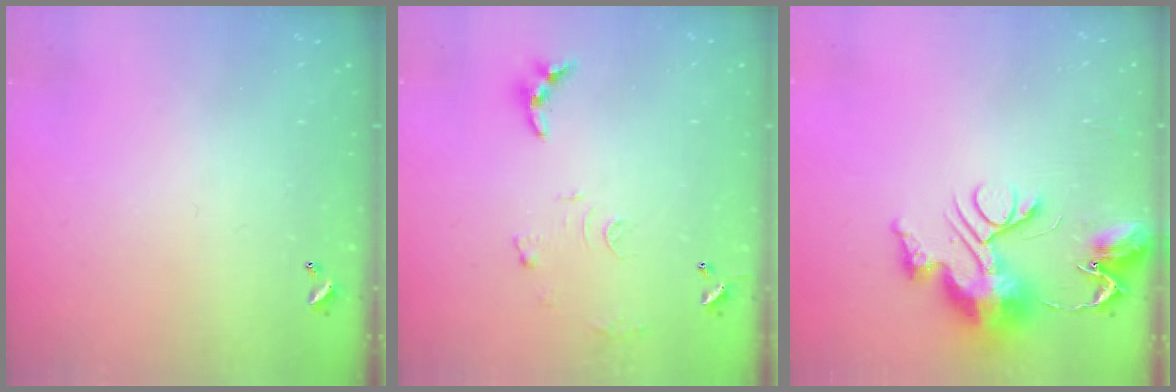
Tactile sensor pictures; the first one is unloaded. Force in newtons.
{"total": 9.3, "press": 9.3, "slide": 0.6}
{"total": 12.5, "press": 12.4, "slide": 1.2}